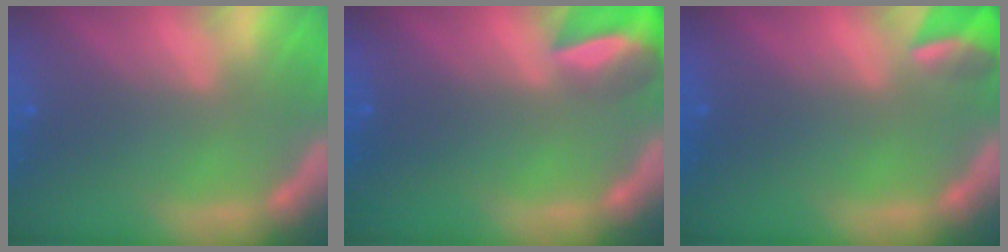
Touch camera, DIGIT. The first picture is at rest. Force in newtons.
{"total": 6.4}
{"total": 3.4}